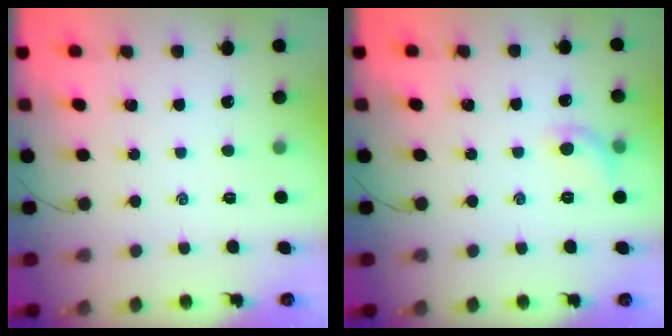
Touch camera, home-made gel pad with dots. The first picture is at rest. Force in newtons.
{"total": 6.6, "press": 6.5, "slide": 1.4}